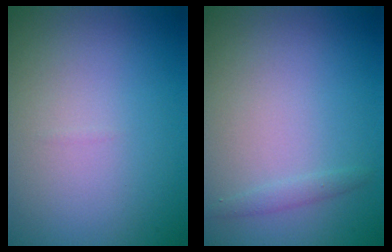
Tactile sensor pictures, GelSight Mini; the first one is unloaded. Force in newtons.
{"total": 0.8, "press": 0.8, "slide": 0.0}